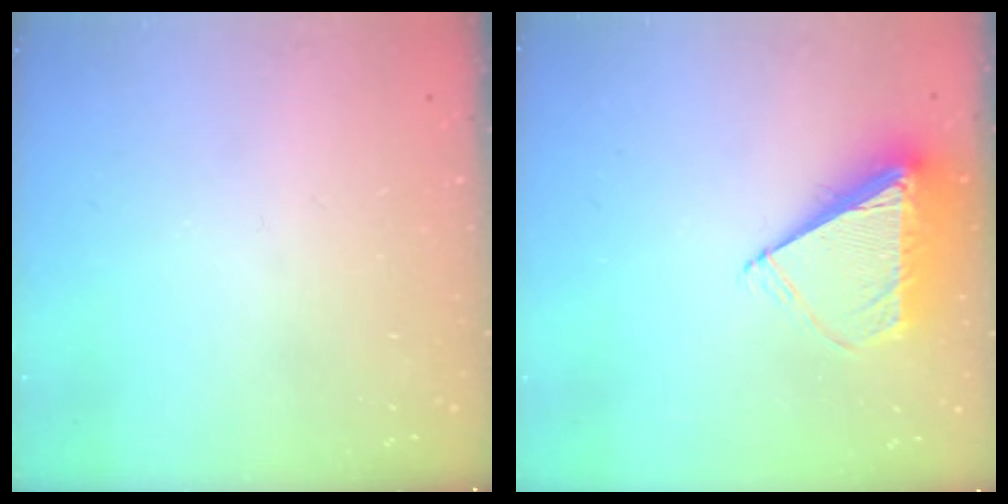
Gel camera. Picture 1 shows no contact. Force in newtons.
{"total": 7.9, "press": 7.8, "slide": 1.1}